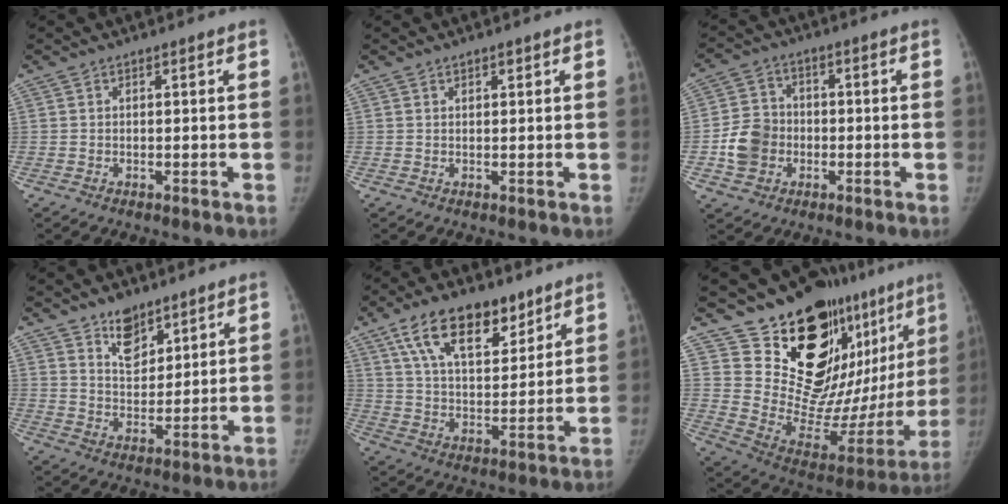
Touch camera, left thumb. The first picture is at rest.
{"total": 1.1, "force": [0.7, 0.5, 0.6], "torque": [-0.003, -0.003, 0.009]}
{"total": 8.5, "force": [-1.9, 7.4, 3.8], "torque": [-0.050, 0.018, -0.037]}
{"total": 7.4, "force": [5.2, 4.1, 3.3], "torque": [-0.027, -0.040, 0.093]}
{"total": 16.3, "force": [9.7, 8.1, 10.2], "torque": [-0.131, -0.038, 0.171]}
{"total": 25.0, "force": [17.4, 11.1, 14.2], "torque": [-0.145, -0.140, 0.261]}